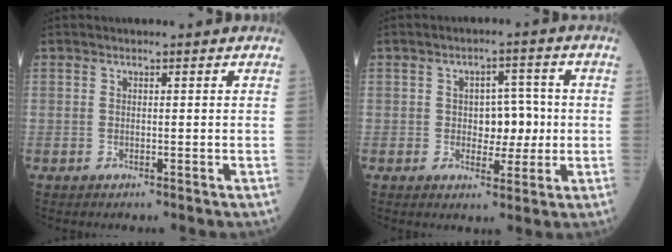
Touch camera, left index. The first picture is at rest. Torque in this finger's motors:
{"motor_torque": [0.24, -0.15, 0.06, 0.03]}